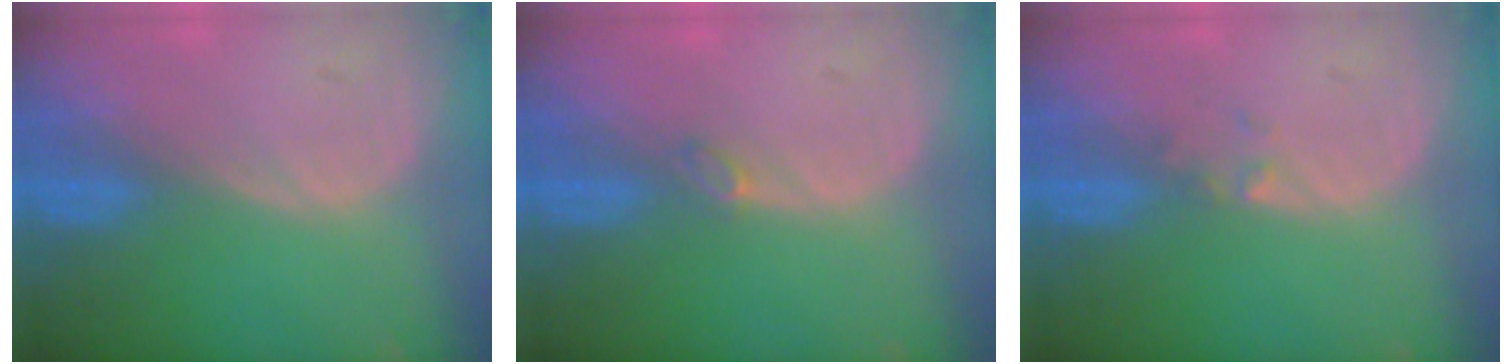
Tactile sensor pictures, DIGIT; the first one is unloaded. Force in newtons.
{"total": 1.2, "press": 1.2, "slide": 0.4}
{"total": 1.3, "press": 1.0, "slide": 0.8}